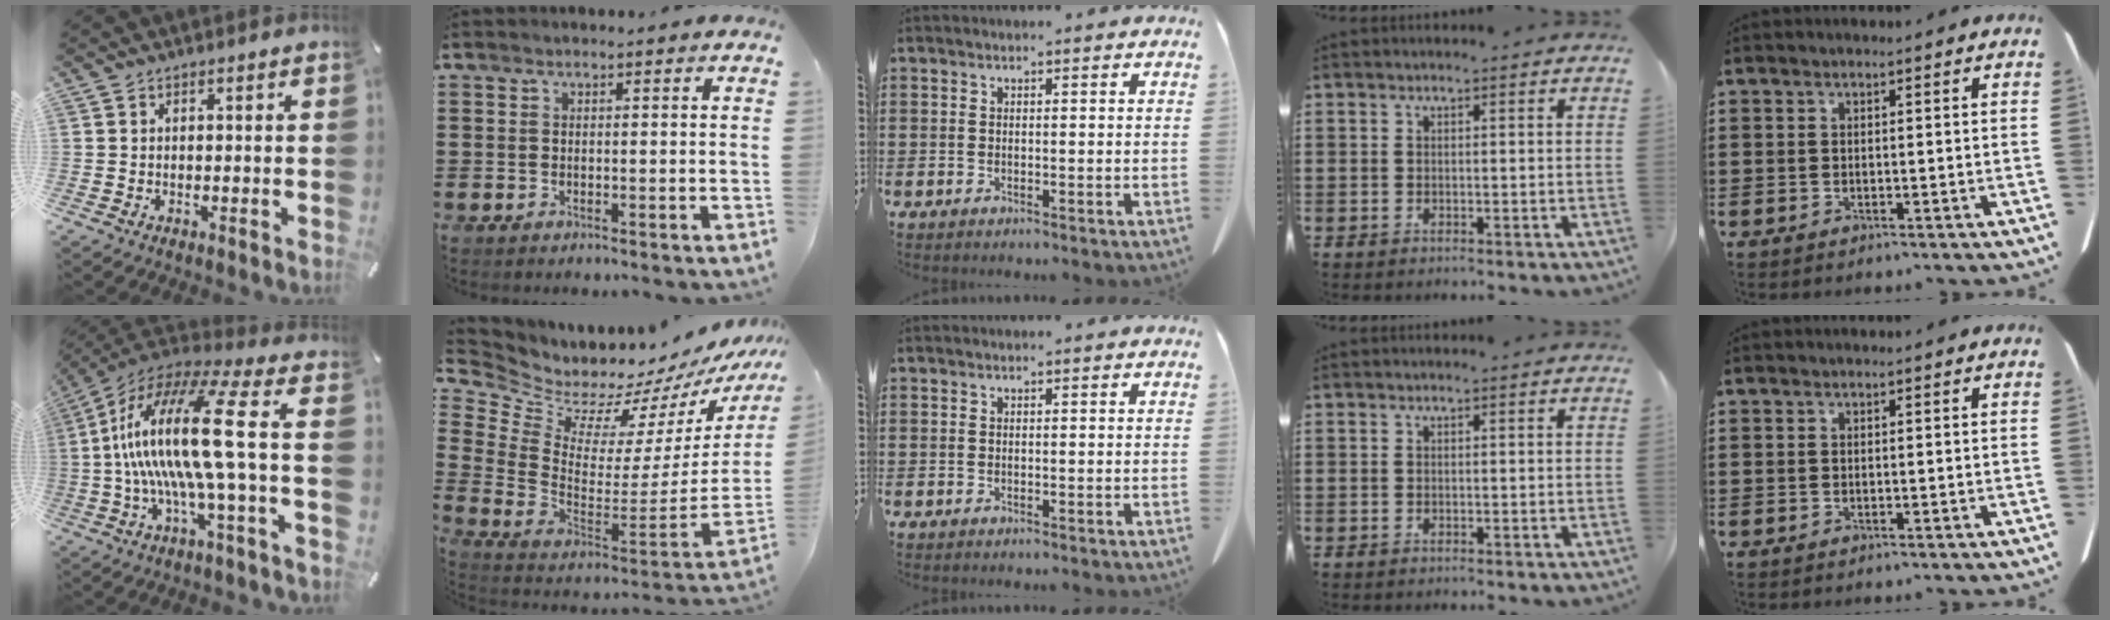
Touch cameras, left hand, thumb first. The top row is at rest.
{"thumb": {"total": 21.5, "force": [0.6, 2.7, 21.3], "torque": [-0.457, -0.021, -0.008]}, "index": {"total": 6.4, "force": [5.7, 2.9, 0.1], "torque": [-0.041, -0.066, 0.096]}}